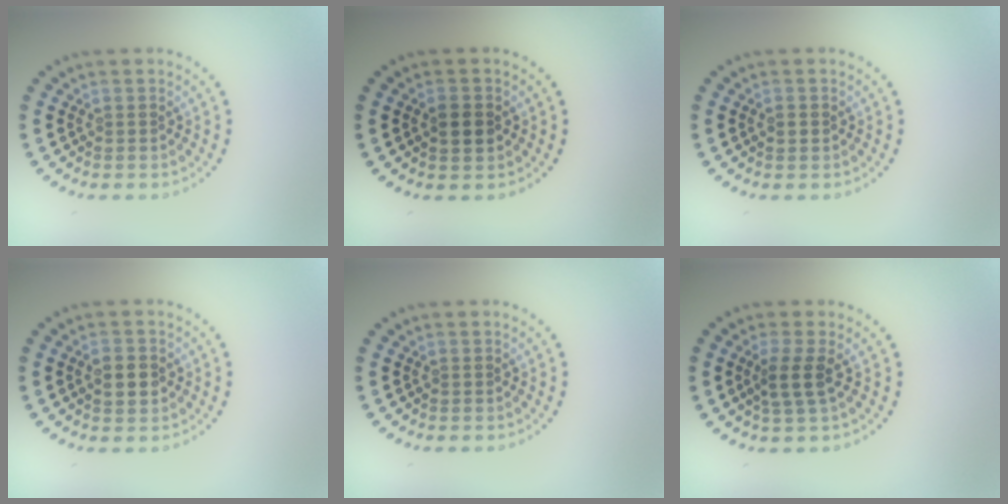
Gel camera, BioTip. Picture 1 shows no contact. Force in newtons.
{"total": 2.3, "press": 2.3, "slide": 0.0}
{"total": 1.0, "press": 1.0, "slide": 0.1}
{"total": 2.6, "press": 2.6, "slide": 0.1}
{"total": 0.0}
{"total": 2.4, "press": 1.9, "slide": 1.4}